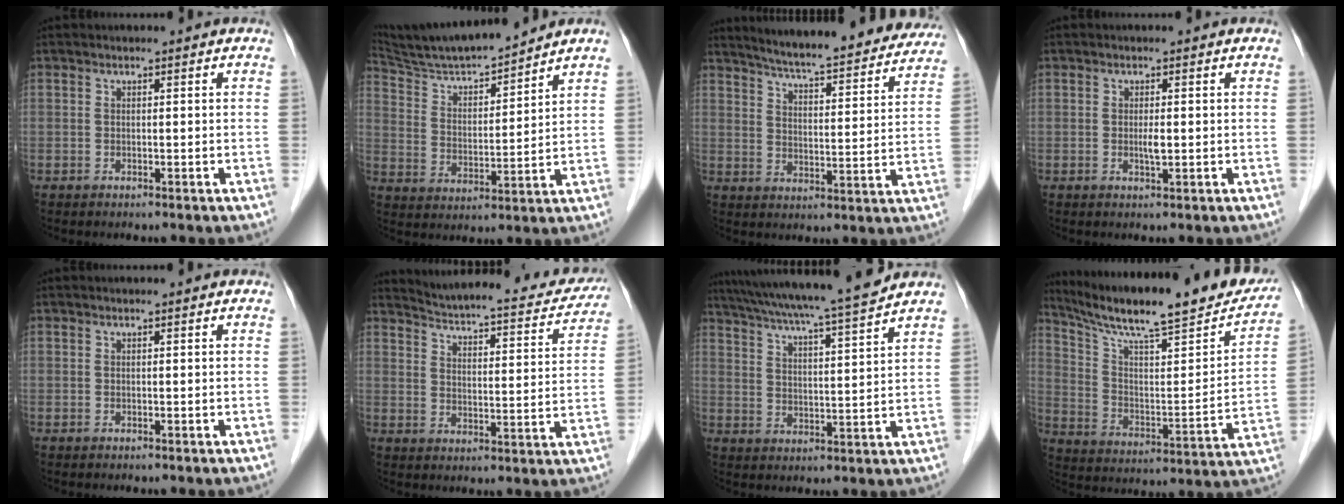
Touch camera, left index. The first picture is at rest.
{"total": 13.3, "force": [12.5, 0.0, 4.7], "torque": [-0.092, 0.006, 0.222]}
{"total": 24.0, "force": [21.9, 2.9, 9.3], "torque": [-0.139, -0.030, 0.280]}
{"total": 1.5, "force": [0.0, 0.2, 1.5], "torque": [-0.030, -0.002, 0.000]}
{"total": 0.0}
{"total": 20.2, "force": [19.0, 3.5, 6.0], "torque": [-0.085, -0.033, 0.237]}
{"total": 16.3, "force": [14.4, -0.9, 7.5], "torque": [-0.136, 0.000, 0.215]}
{"total": 25.0, "force": [21.4, 2.9, 12.7], "torque": [-0.207, -0.023, 0.314]}